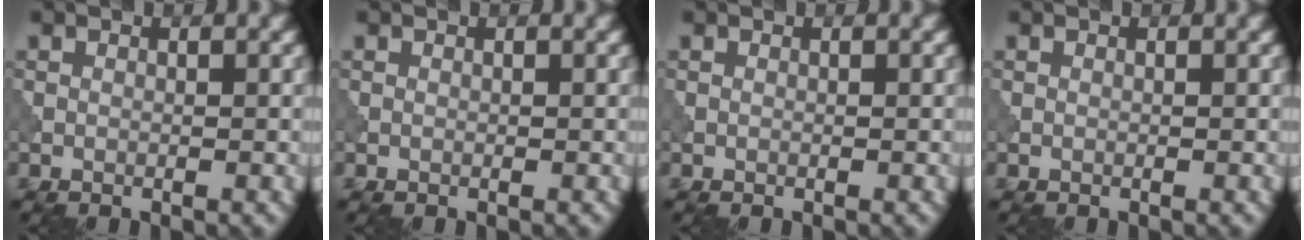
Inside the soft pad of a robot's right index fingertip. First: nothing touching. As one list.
[{"total": 0.0}, {"total": 0.0}, {"total": 0.0}]